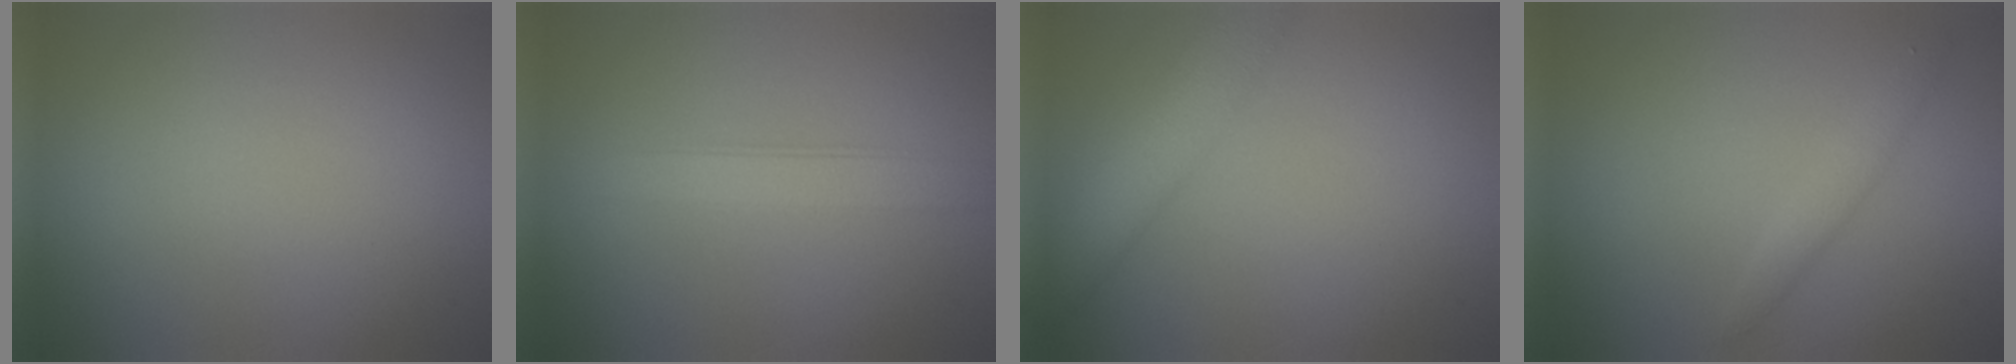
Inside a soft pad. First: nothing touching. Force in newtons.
{"total": 2.5, "press": 2.5, "slide": 0.2}
{"total": 4.3, "press": 4.3, "slide": 0.3}
{"total": 1.6, "press": 1.6, "slide": 0.1}